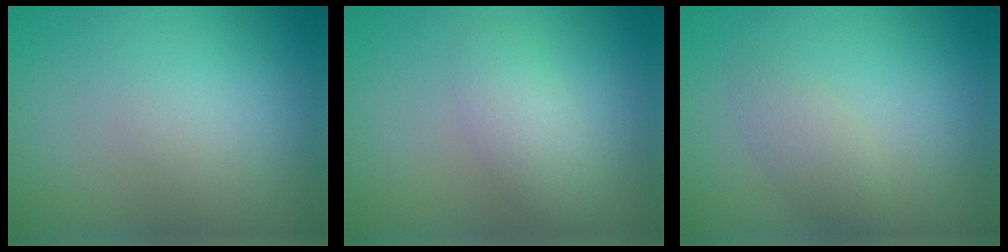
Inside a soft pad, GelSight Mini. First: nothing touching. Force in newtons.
{"total": 2.2, "press": 2.2, "slide": 0.0}
{"total": 1.9, "press": 1.9, "slide": 0.1}